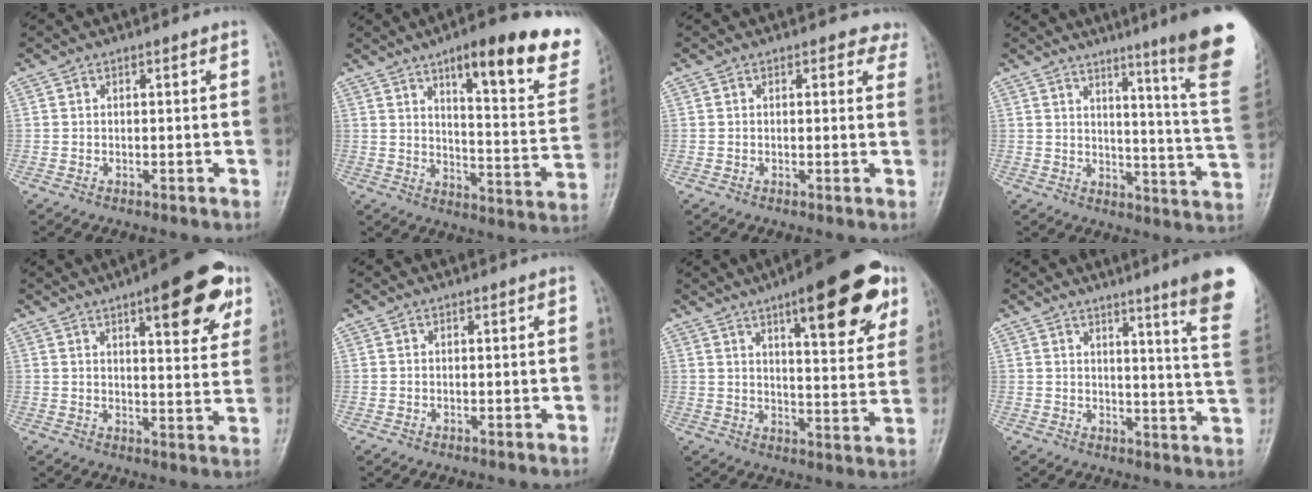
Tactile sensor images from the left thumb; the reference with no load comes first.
{"total": 22.6, "force": [13.3, 6.0, 17.2], "torque": [-0.189, -0.056, 0.183]}
{"total": 2.9, "force": [2.2, 1.7, 0.8], "torque": [0.021, -0.009, 0.008]}
{"total": 19.5, "force": [12.3, -0.1, 15.2], "torque": [-0.177, -0.091, 0.150]}
{"total": 14.9, "force": [7.7, 4.8, 11.8], "torque": [-0.121, -0.023, 0.097]}
{"total": 0.0}
{"total": 19.9, "force": [10.5, 6.1, 15.8], "torque": [-0.180, -0.030, 0.144]}
{"total": 15.1, "force": [10.1, -0.1, 11.2], "torque": [-0.128, -0.070, 0.111]}